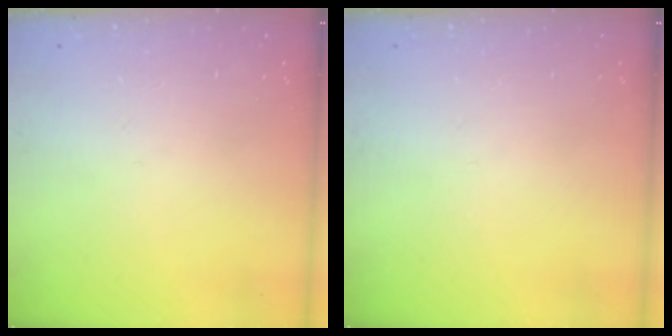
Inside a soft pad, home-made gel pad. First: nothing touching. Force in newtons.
{"total": 0.0}